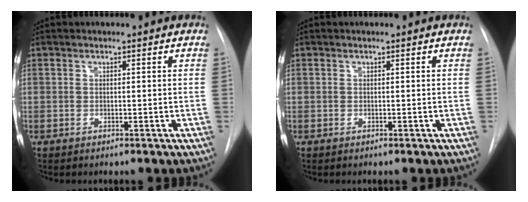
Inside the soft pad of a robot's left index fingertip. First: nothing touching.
{"total": 0.0}